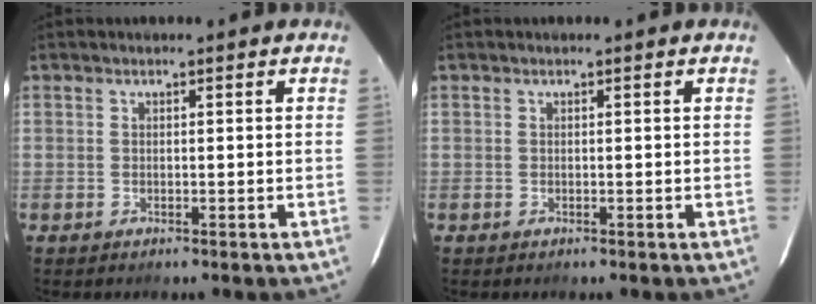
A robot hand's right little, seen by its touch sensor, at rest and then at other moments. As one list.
[{"total": 0.0}]